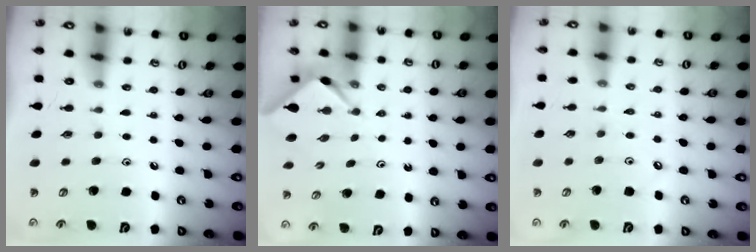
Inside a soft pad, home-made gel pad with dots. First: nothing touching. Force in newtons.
{"total": 2.5, "press": 2.5, "slide": 0.3}
{"total": 1.1, "press": 1.1, "slide": 0.3}